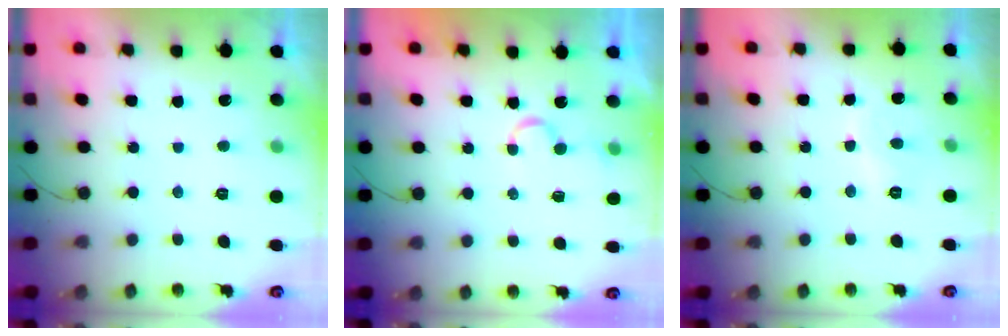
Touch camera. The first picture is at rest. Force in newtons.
{"total": 5.4, "press": 5.4, "slide": 0.4}
{"total": 5.2, "press": 5.2, "slide": 0.1}